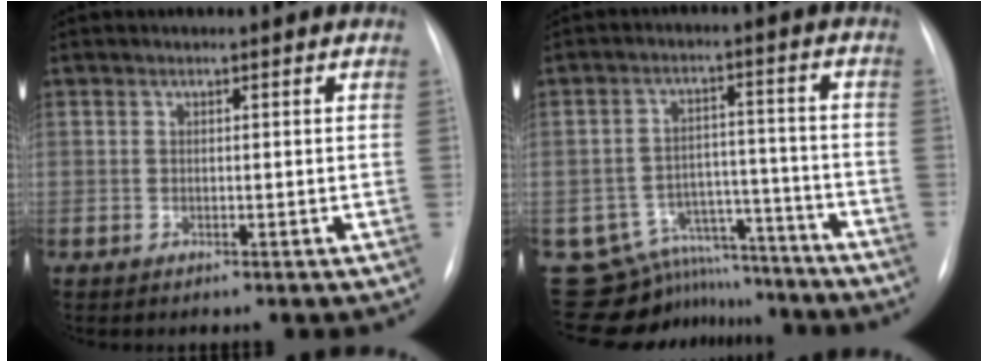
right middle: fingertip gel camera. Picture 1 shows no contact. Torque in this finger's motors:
{"motor_torque": [-0.73, -0.58, -0.29, -0.09]}